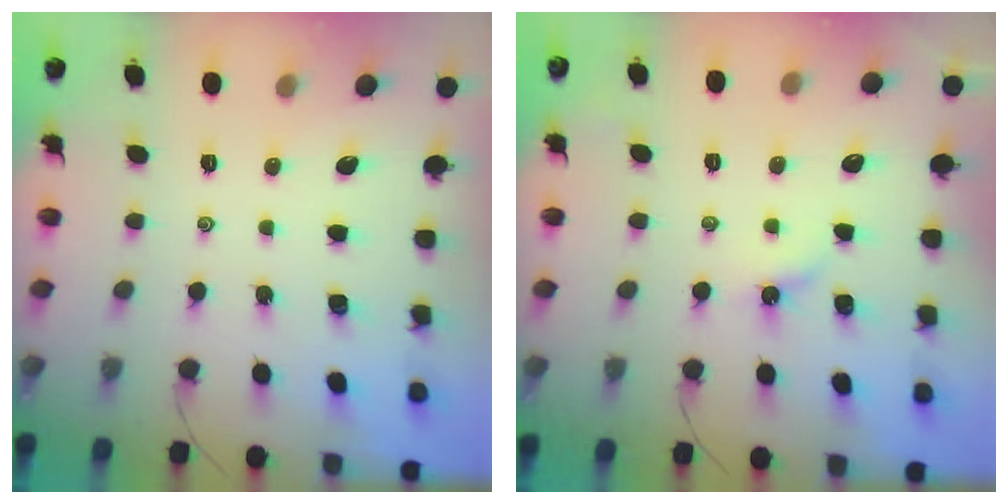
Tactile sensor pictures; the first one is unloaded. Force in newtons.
{"total": 2.9, "press": 2.8, "slide": 0.4}